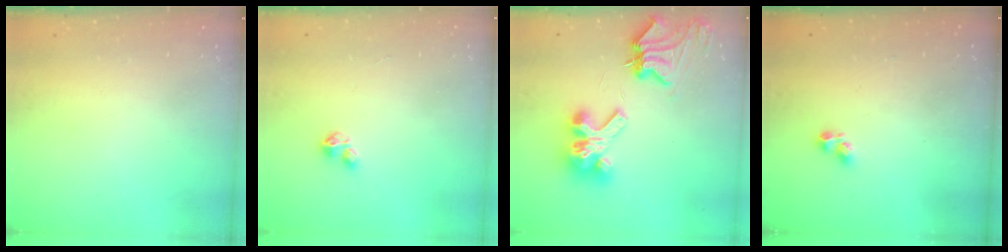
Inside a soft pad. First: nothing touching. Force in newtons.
{"total": 2.1, "press": 2.1, "slide": 0.2}
{"total": 10.0, "press": 10.0, "slide": 1.0}
{"total": 2.4, "press": 2.3, "slide": 0.4}